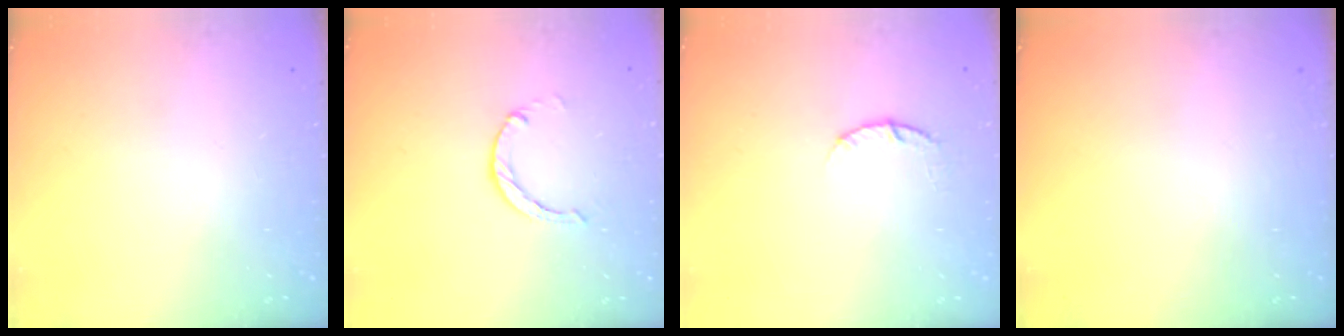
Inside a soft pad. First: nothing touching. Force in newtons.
{"total": 0.0}
{"total": 3.8, "press": 3.8, "slide": 0.5}
{"total": 0.0}